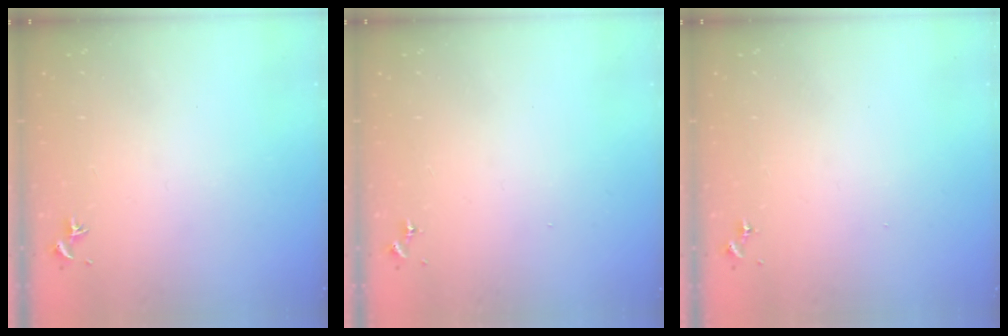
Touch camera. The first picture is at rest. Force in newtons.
{"total": 0.0}
{"total": 0.0}